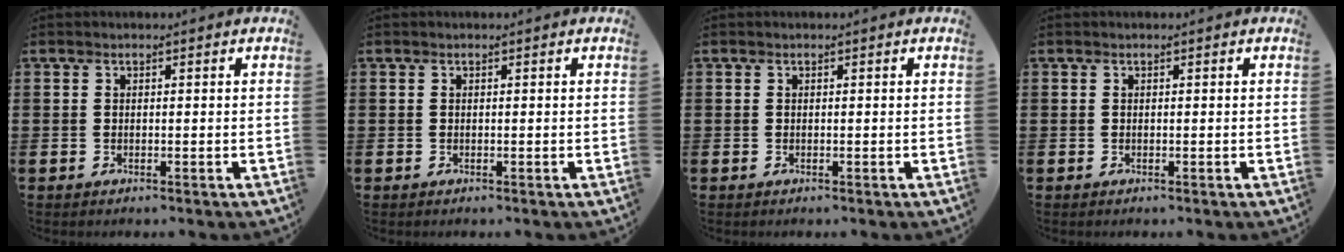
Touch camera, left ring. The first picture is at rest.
{"total": 0.0}
{"total": 0.0}
{"total": 0.0}